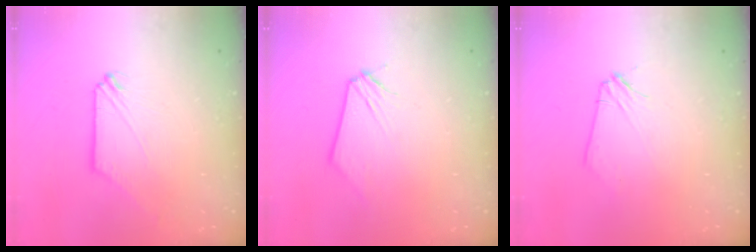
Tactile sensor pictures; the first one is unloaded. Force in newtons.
{"total": 0.0}
{"total": 2.9, "press": 2.9, "slide": 0.5}